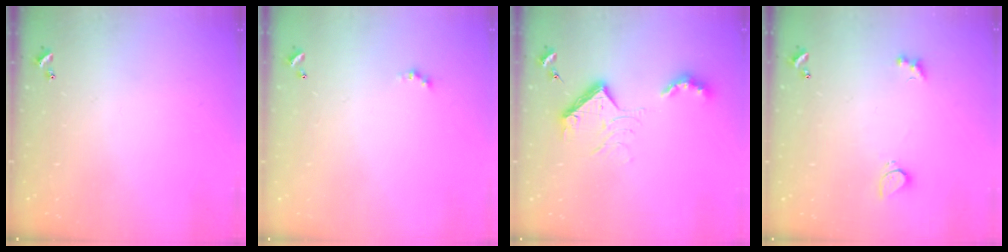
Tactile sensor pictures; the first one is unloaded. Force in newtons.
{"total": 0.0}
{"total": 12.0, "press": 12.0, "slide": 0.4}
{"total": 2.2, "press": 2.1, "slide": 0.6}